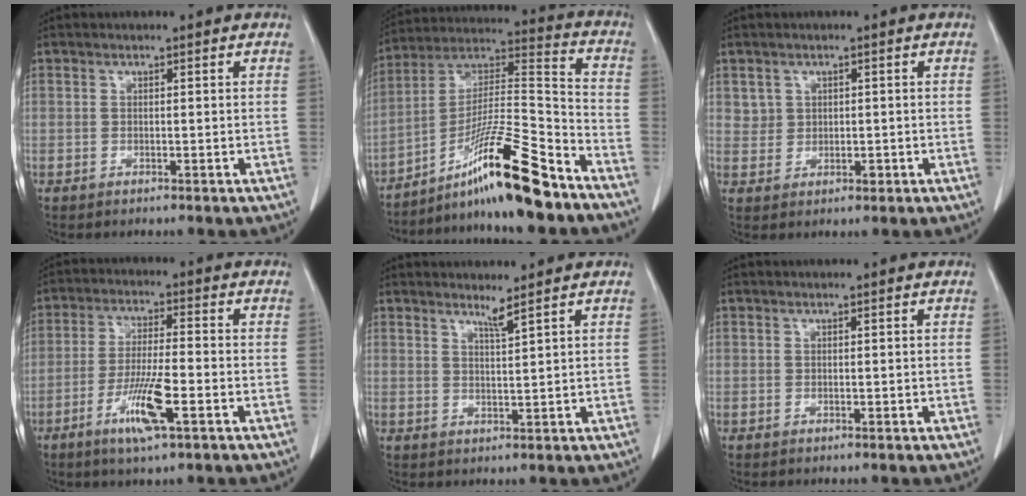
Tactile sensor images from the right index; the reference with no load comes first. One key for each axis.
{"total": 17.2, "fx": -12.0, "fy": 0.2, "fz": 12.4, "tx": -0.230, "ty": 0.005, "tz": -0.204}
{"total": 2.5, "fx": 0.8, "fy": 2.3, "fz": 0.4, "tx": 0.000, "ty": 0.001, "tz": 0.018}
{"total": 8.6, "fx": -3.8, "fy": 0.7, "fz": 7.6, "tx": -0.148, "ty": -0.011, "tz": -0.069}
{"total": 1.9, "fx": 1.5, "fy": -0.8, "fz": 0.7, "tx": -0.019, "ty": -0.015, "tz": 0.031}
{"total": 0.0}